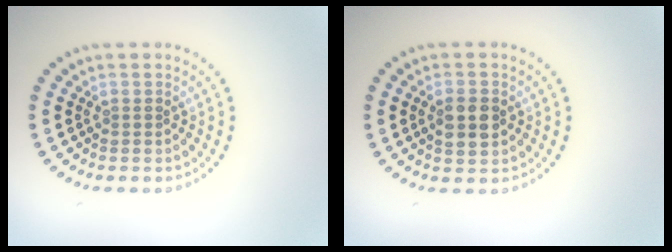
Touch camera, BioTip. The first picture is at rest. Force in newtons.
{"total": 2.5, "press": 2.5, "slide": 0.1}